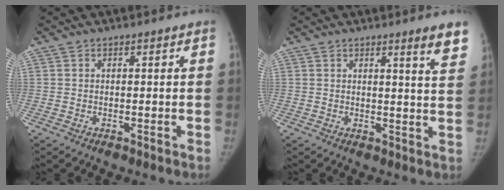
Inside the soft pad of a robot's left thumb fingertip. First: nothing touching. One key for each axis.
{"total": 5.6, "fx": 4.0, "fy": 0.2, "fz": 4.0, "tx": -0.042, "ty": -0.026, "tz": 0.045}